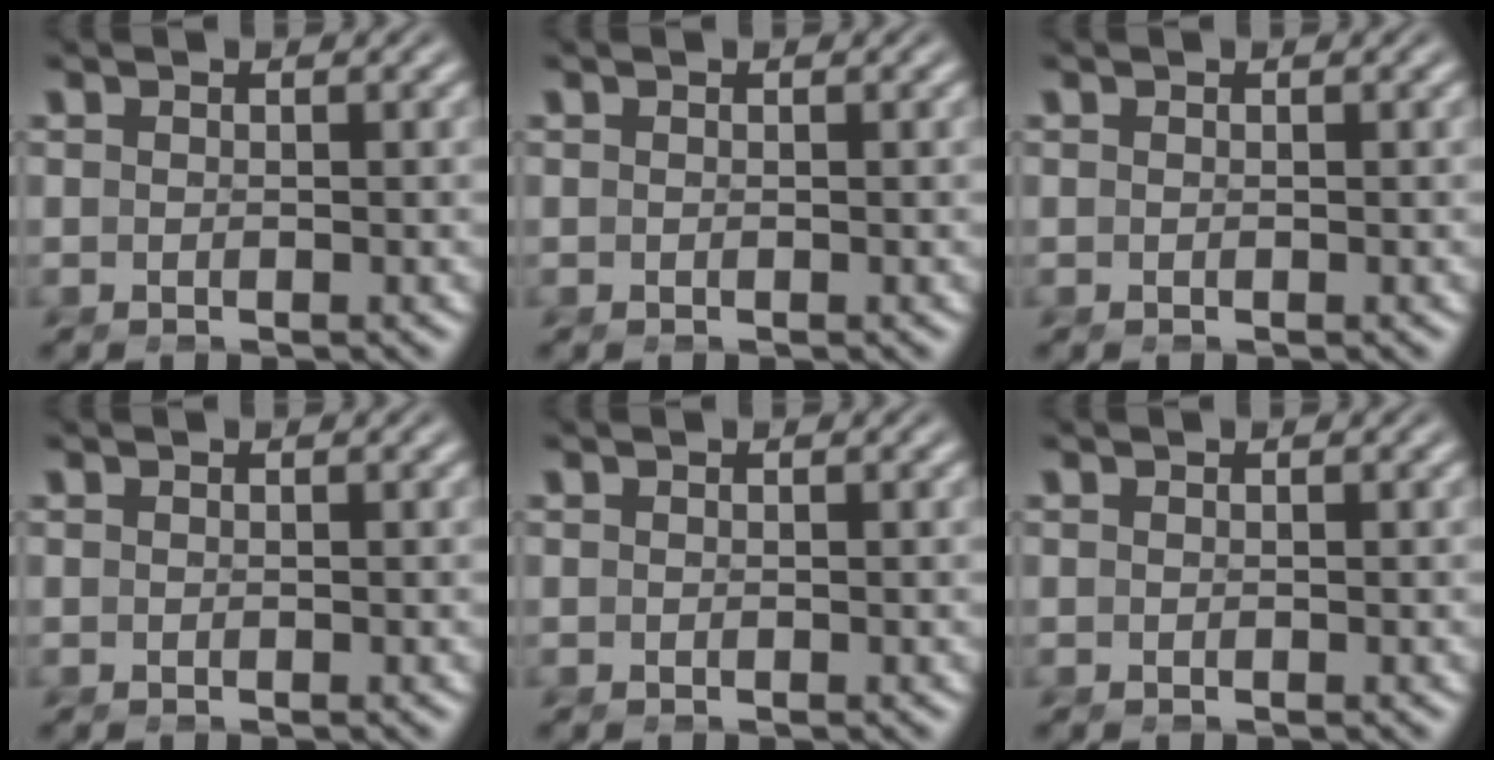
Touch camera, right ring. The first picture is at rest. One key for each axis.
{"total": 0.0}
{"total": 0.0}
{"total": 0.0}
{"total": 0.0}
{"total": 0.0}